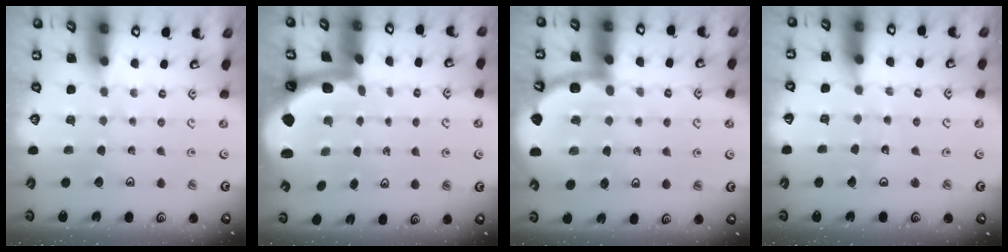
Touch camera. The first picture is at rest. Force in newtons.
{"total": 1.7, "press": 1.6, "slide": 0.3}
{"total": 8.3, "press": 7.7, "slide": 2.9}
{"total": 4.8, "press": 4.7, "slide": 0.6}